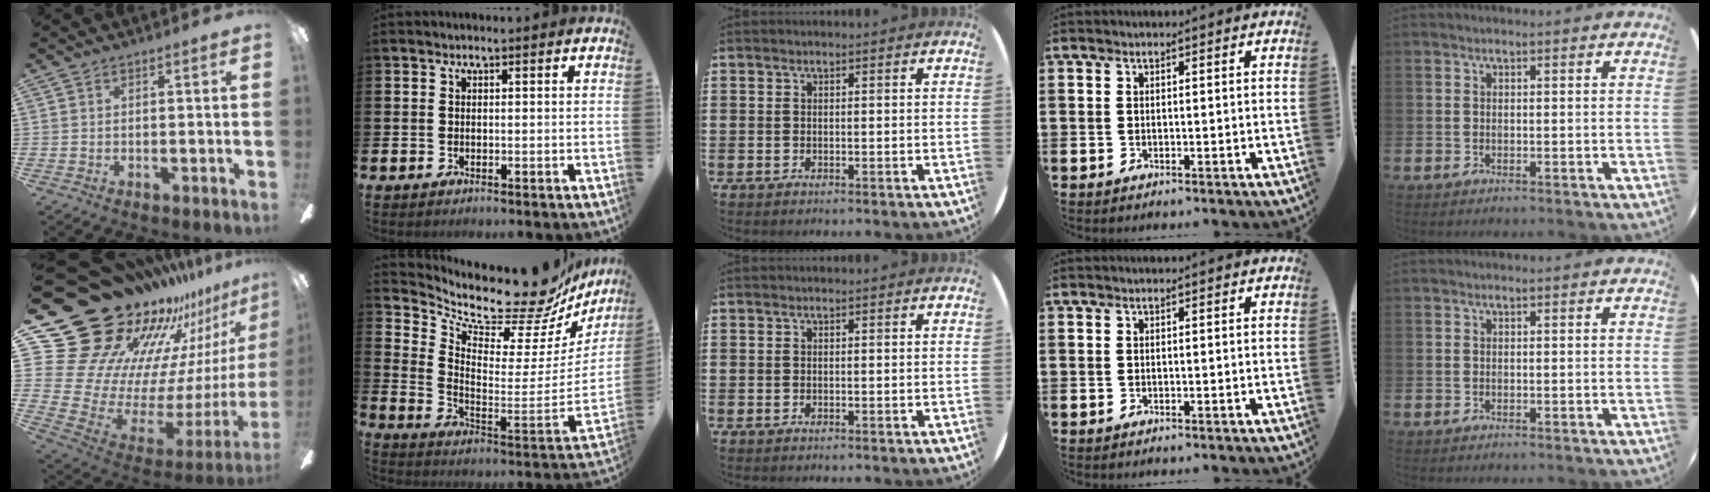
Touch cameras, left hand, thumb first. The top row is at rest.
{"thumb": {"total": 29.9, "force": [20.0, 16.5, 14.9], "torque": [-0.229, -0.208, 0.429]}, "index": {"total": 11.4, "force": [10.0, 3.9, 4.0], "torque": [-0.079, -0.092, 0.159]}}